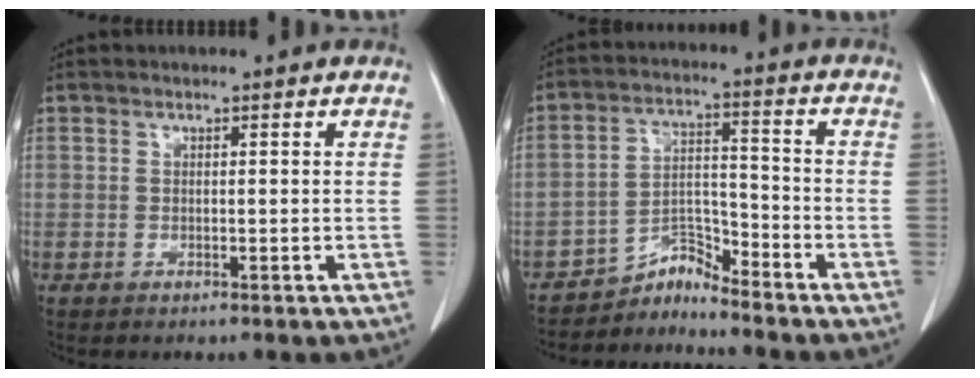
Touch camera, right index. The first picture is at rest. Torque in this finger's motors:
{"motor_torque": [-0.50, -0.44, -0.25, -0.10]}